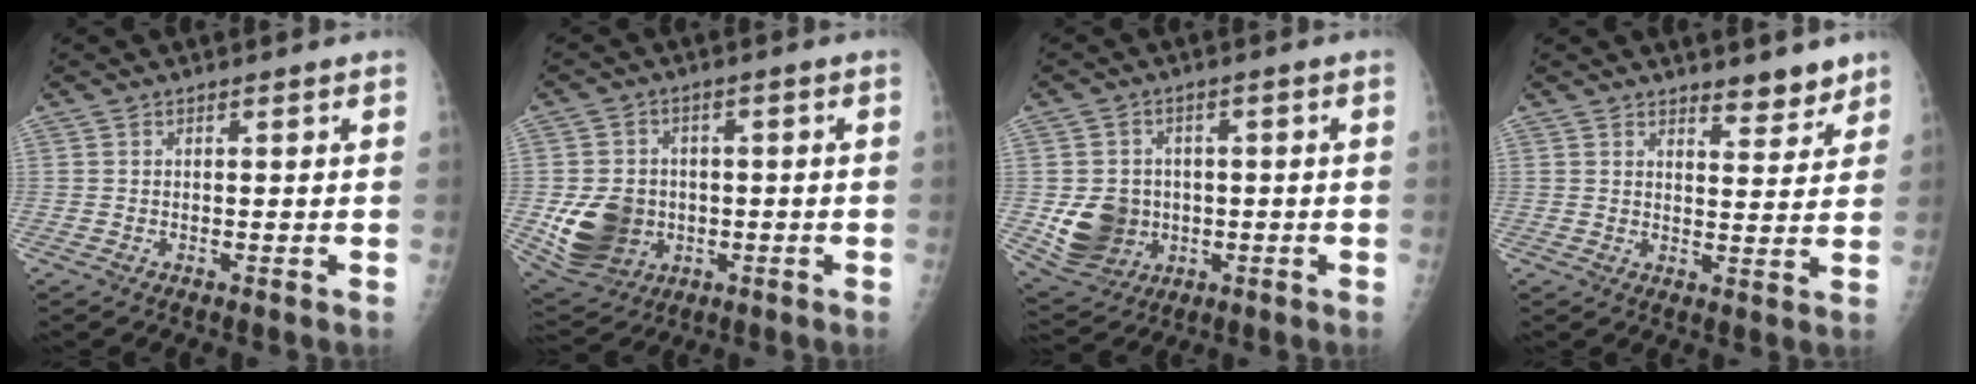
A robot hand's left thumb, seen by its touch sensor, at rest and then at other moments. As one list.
[{"total": 12.0, "force": [-1.8, 10.1, 6.3], "torque": [-0.096, -0.001, -0.015]}, {"total": 10.1, "force": [-1.1, 8.9, 4.6], "torque": [-0.053, 0.000, -0.003]}, {"total": 4.7, "force": [4.0, 1.7, 1.9], "torque": [-0.003, -0.031, 0.057]}]